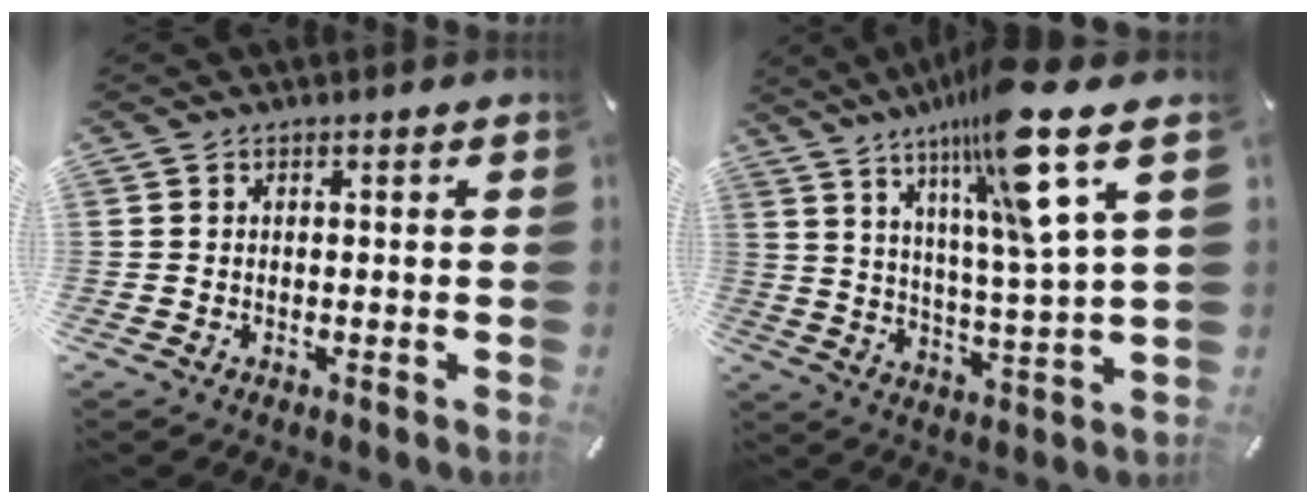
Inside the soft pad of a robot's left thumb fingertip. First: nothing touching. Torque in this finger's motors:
{"motor_torque": [2.52, 2.52, 1.40, -1.36, 0.22]}